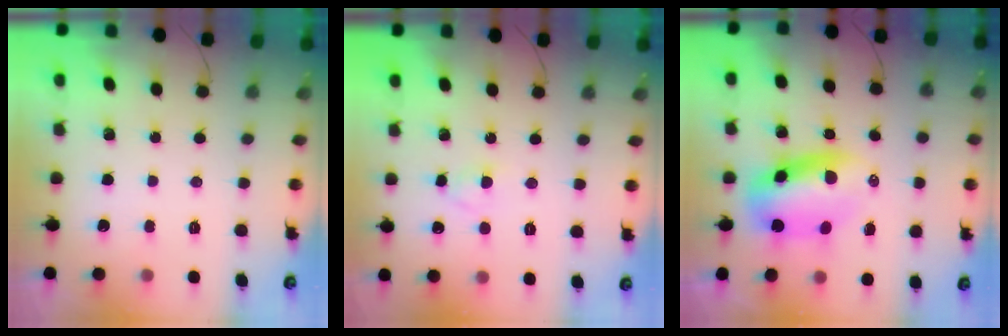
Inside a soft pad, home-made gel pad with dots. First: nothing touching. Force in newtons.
{"total": 2.6, "press": 2.4, "slide": 1.1}
{"total": 8.7, "press": 8.3, "slide": 2.3}